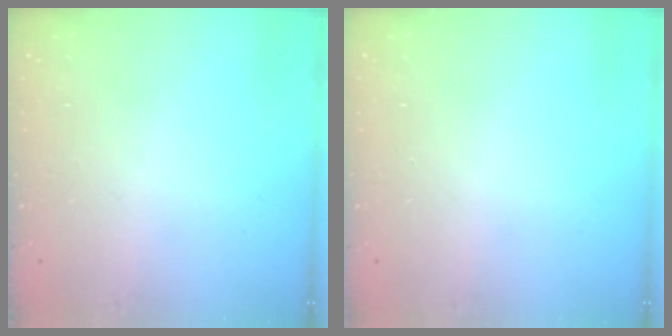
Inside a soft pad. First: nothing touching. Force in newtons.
{"total": 0.0}